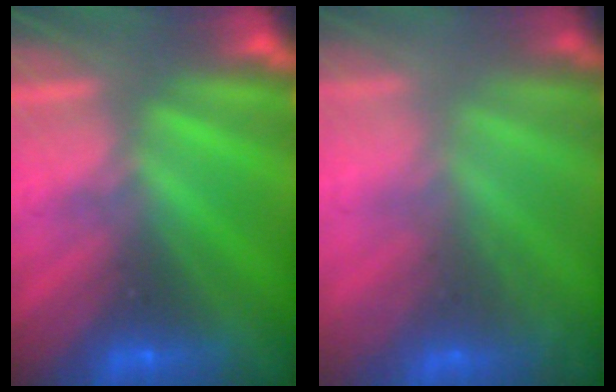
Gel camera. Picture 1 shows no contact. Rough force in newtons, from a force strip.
{"total": 7.6}